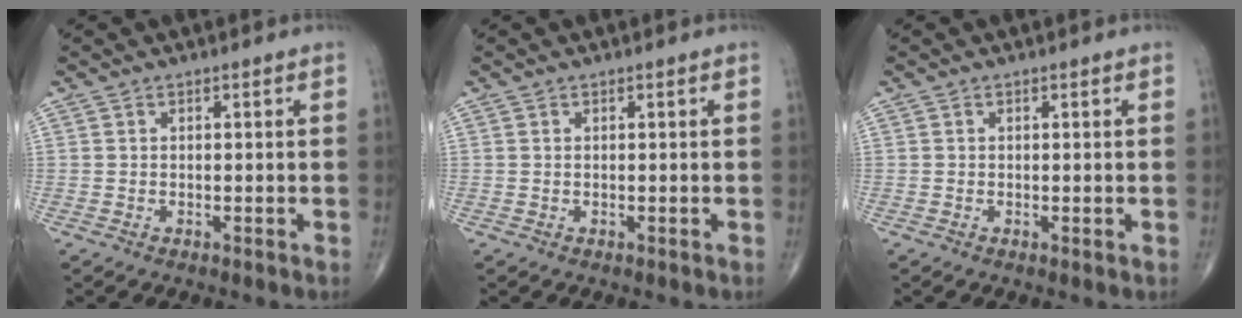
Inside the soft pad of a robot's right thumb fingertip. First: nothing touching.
{"total": 0.0}
{"total": 0.0}